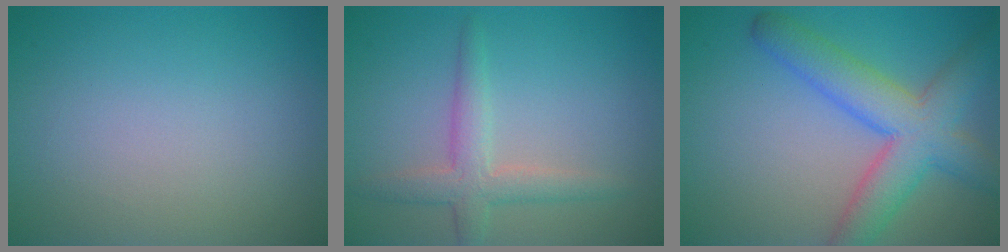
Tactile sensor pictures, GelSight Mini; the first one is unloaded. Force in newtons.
{"total": 3.0, "press": 3.0, "slide": 0.1}
{"total": 7.0, "press": 7.0, "slide": 0.3}